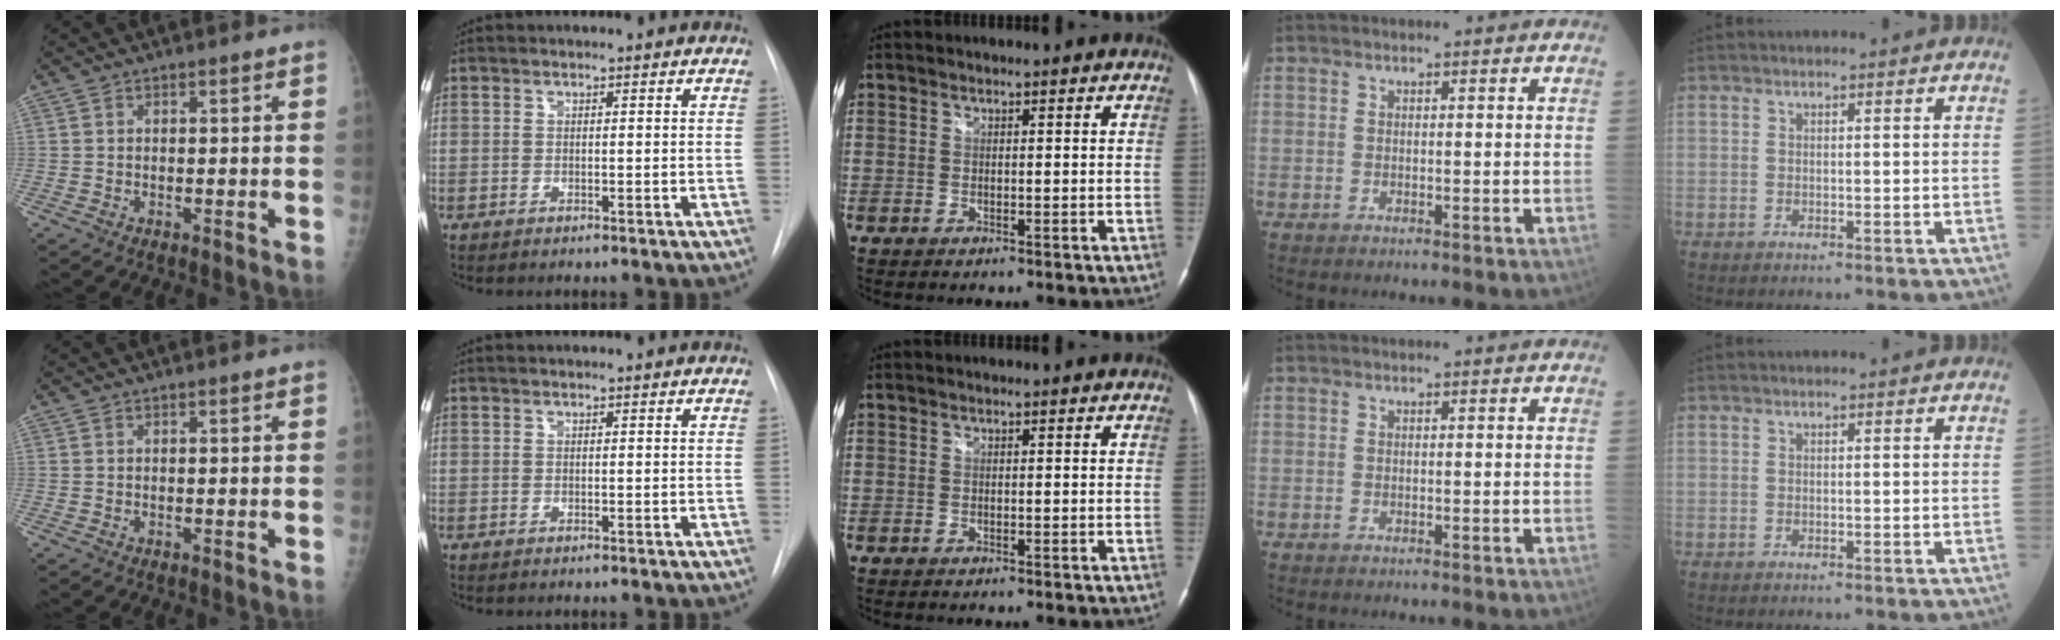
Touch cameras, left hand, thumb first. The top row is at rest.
{}